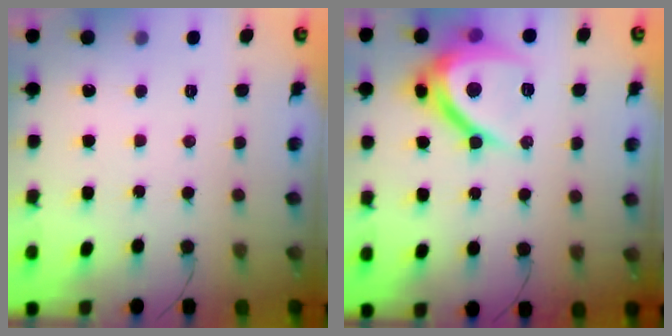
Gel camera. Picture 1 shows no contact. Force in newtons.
{"total": 12.9, "press": 12.9, "slide": 1.5}